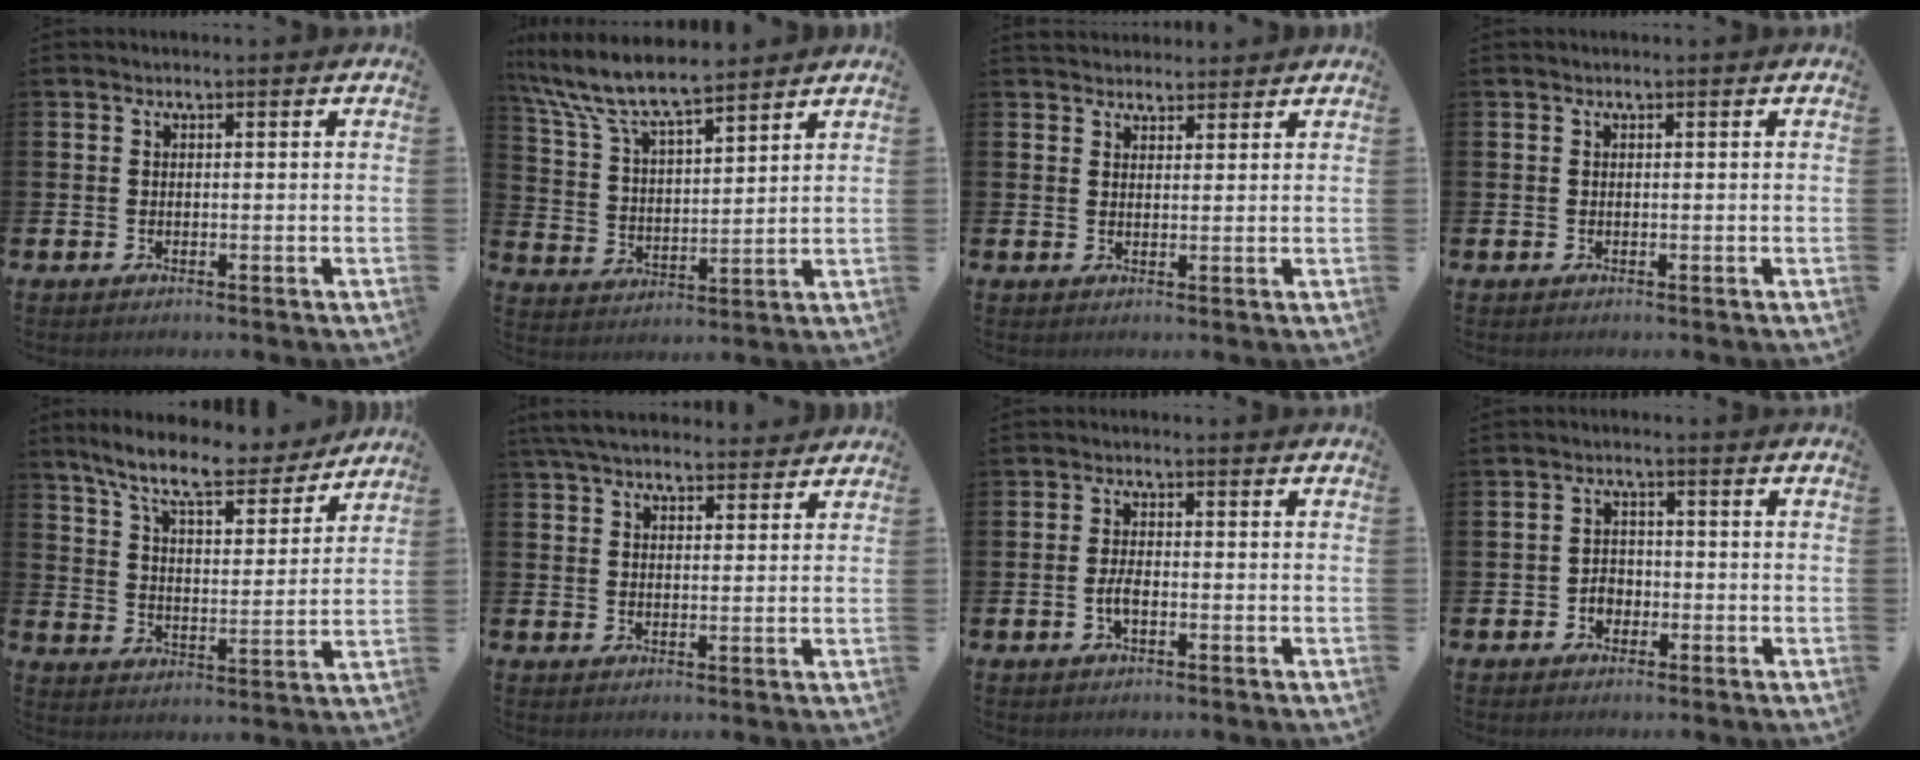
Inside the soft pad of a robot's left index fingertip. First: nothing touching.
{"total": 9.0, "force": [8.2, 1.7, 3.1], "torque": [-0.101, -0.042, 0.149]}
{"total": 2.6, "force": [2.4, 0.8, -0.3], "torque": [0.007, -0.012, 0.044]}
{"total": 0.0}
{"total": 10.2, "force": [9.0, 2.0, 4.3], "torque": [-0.108, -0.052, 0.155]}
{"total": 5.6, "force": [5.2, 1.4, 1.6], "torque": [-0.051, -0.012, 0.100]}
{"total": 2.4, "force": [-0.7, 1.0, 2.0], "torque": [-0.037, 0.002, -0.014]}
{"total": 2.4, "force": [-1.0, 2.0, 0.9], "torque": [-0.020, 0.004, -0.023]}